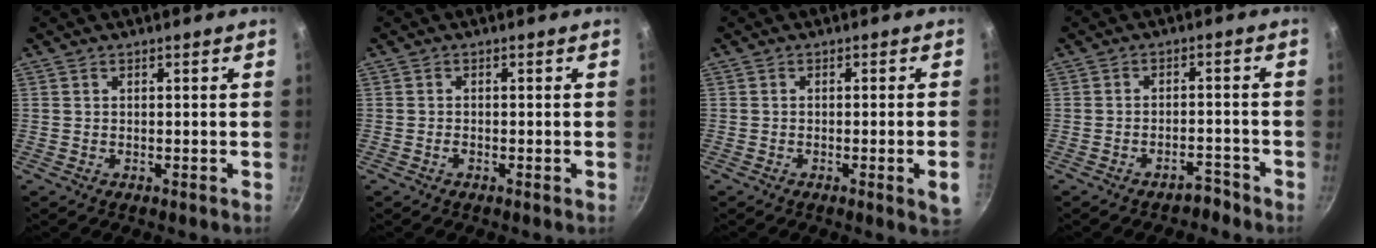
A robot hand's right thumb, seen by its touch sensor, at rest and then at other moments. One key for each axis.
{"total": 0.8, "fx": -0.5, "fy": 0.0, "fz": 0.6, "tx": -0.022, "ty": 0.004, "tz": -0.013}
{"total": 4.1, "fx": -1.2, "fy": 0.0, "fz": 4.0, "tx": -0.056, "ty": -0.003, "tz": -0.014}
{"total": 3.3, "fx": -2.8, "fy": 1.2, "fz": 1.3, "tx": -0.005, "ty": 0.031, "tz": -0.032}